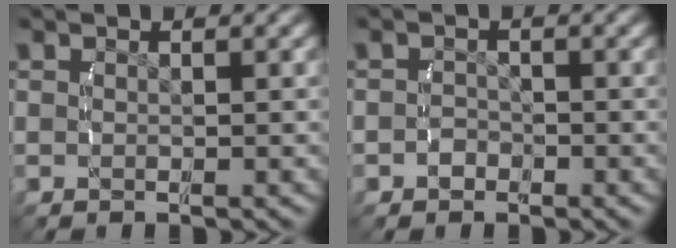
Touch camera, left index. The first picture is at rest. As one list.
[{"total": 1.2, "force": [-0.9, 0.7, 0.1], "torque": [-0.002, -0.004, -0.016]}]